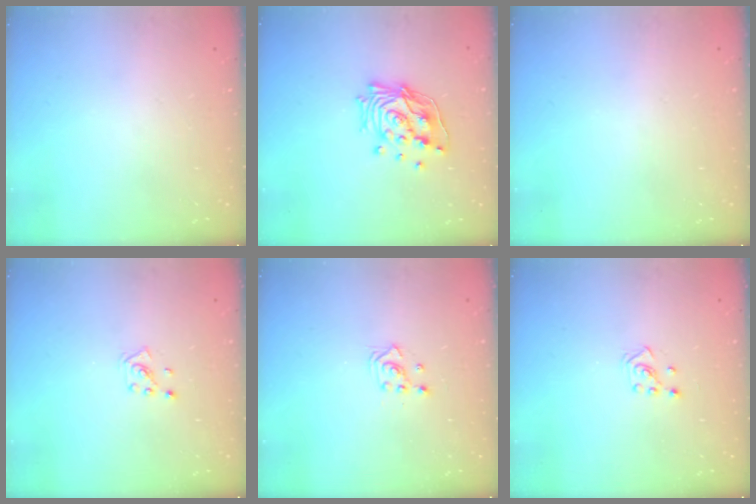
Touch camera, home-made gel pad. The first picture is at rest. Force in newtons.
{"total": 14.9, "press": 14.8, "slide": 1.4}
{"total": 0.0}
{"total": 2.1, "press": 2.0, "slide": 0.3}
{"total": 2.5, "press": 2.5, "slide": 0.3}
{"total": 2.6, "press": 2.5, "slide": 0.6}